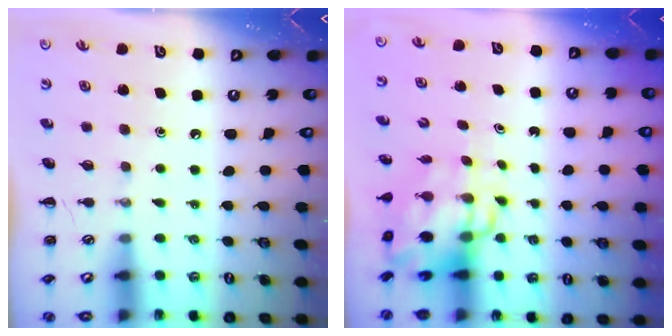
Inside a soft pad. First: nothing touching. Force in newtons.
{"total": 8.6, "press": 8.2, "slide": 2.3}